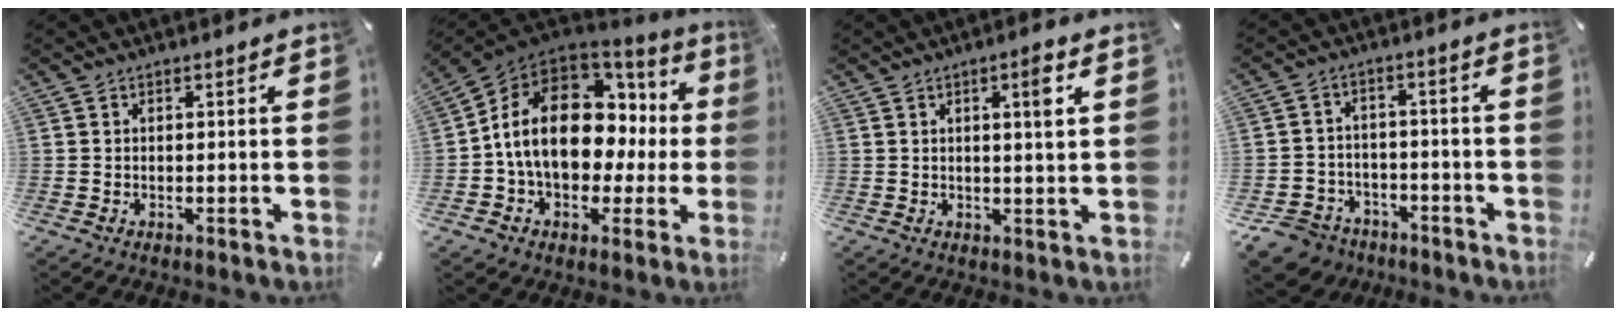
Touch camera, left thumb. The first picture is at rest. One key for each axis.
{"total": 18.1, "fx": 1.5, "fy": 13.1, "fz": 12.4, "tx": -0.219, "ty": 0.004, "tz": 0.031}
{"total": 4.4, "fx": 1.7, "fy": 0.3, "fz": 4.1, "tx": -0.065, "ty": -0.006, "tz": 0.021}
{"total": 7.1, "fx": -4.8, "fy": 5.0, "fz": 1.4, "tx": -0.041, "ty": 0.032, "tz": -0.094}